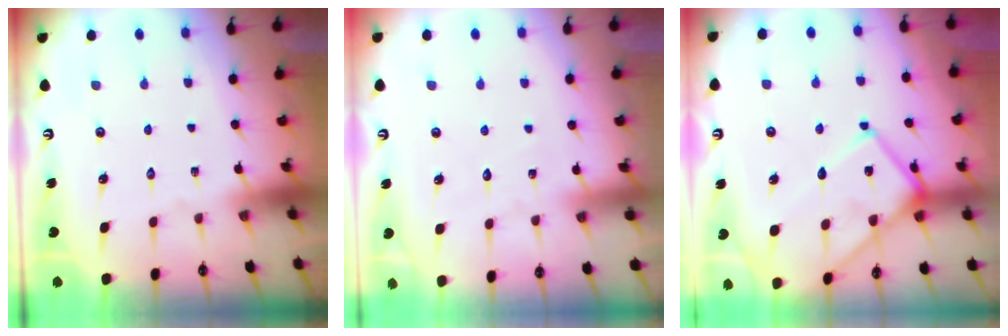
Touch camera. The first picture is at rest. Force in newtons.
{"total": 3.1, "press": 3.1, "slide": 0.2}
{"total": 15.1, "press": 15.0, "slide": 1.6}